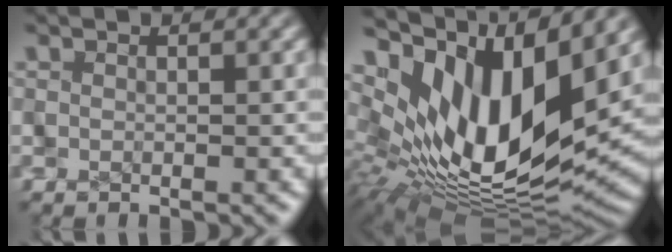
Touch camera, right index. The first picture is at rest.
{"total": 17.9, "force": [1.7, 10.1, 14.7], "torque": [-0.238, -0.028, 0.047]}